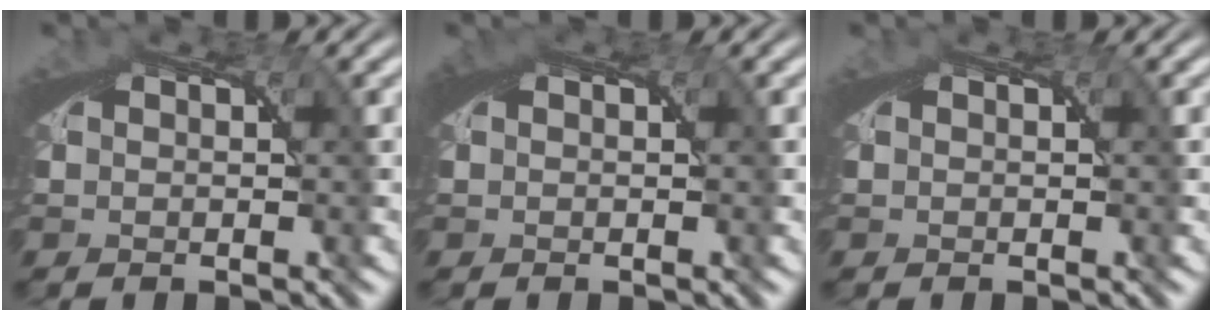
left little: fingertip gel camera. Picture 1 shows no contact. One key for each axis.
{"total": 0.6, "fx": 0.1, "fy": 0.4, "fz": 0.5, "tx": -0.009, "ty": -0.002, "tz": 0.002}
{"total": 0.0}